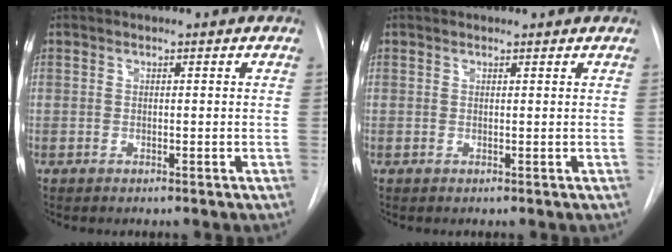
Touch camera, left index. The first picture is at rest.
{"total": 0.8, "force": [0.8, 0.1, 0.0], "torque": [-0.009, 0.006, 0.010]}